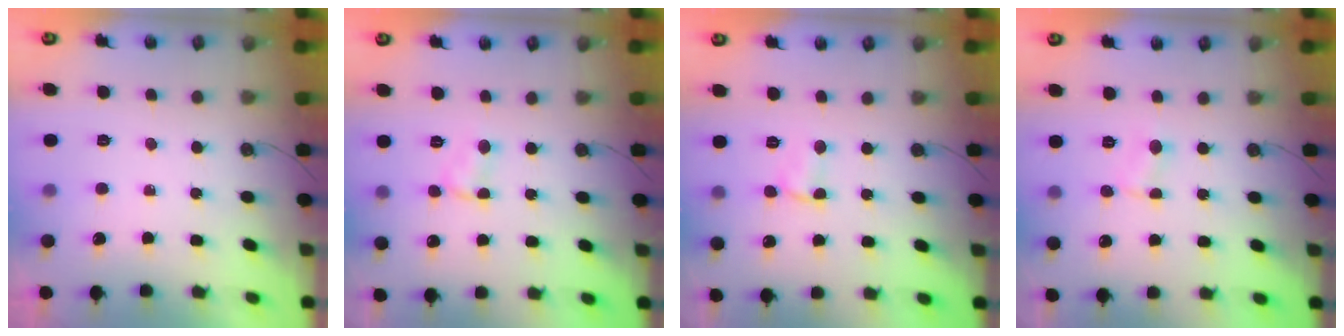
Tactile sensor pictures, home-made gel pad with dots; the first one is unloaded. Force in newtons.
{"total": 2.7, "press": 2.7, "slide": 0.3}
{"total": 3.7, "press": 1.4, "slide": 3.4}
{"total": 1.6, "press": 1.5, "slide": 0.4}